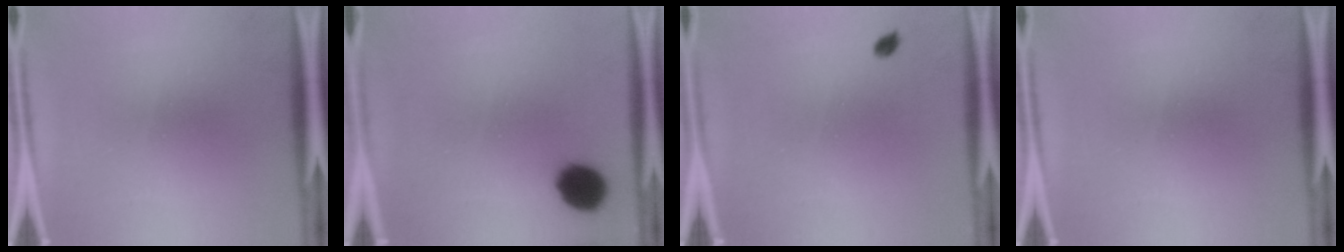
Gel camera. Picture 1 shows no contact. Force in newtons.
{"total": 8.1}
{"total": 1.0}
{"total": 0.0}